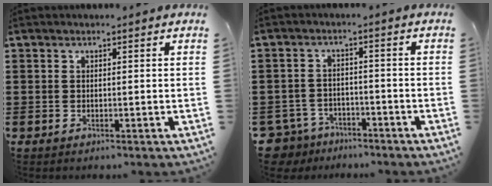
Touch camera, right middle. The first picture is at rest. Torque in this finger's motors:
{"motor_torque": [-0.40, 0.27, 0.01, -0.04]}